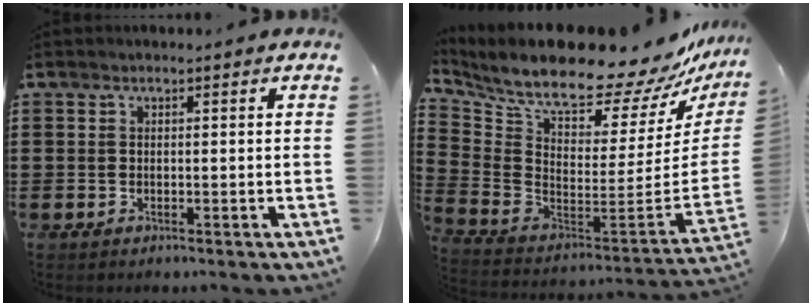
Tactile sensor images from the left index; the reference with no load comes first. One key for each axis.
{"total": 12.2, "fx": 10.4, "fy": 2.2, "fz": 6.0, "tx": -0.133, "ty": -0.090, "tz": 0.172}